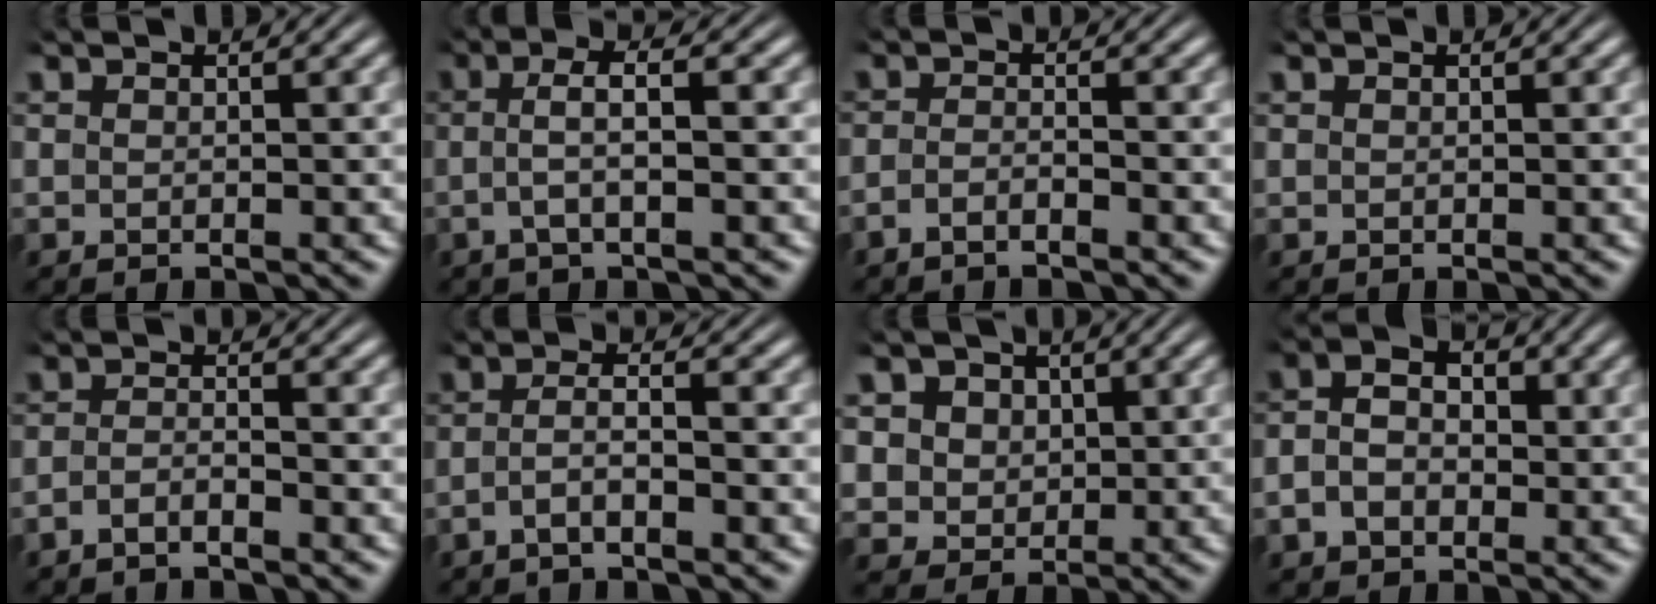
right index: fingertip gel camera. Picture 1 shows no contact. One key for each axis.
{"total": 3.3, "fx": -0.5, "fy": 0.8, "fz": 3.1, "tx": -0.058, "ty": 0.003, "tz": -0.014}
{"total": 2.0, "fx": -1.9, "fy": 0.3, "fz": 0.7, "tx": -0.018, "ty": -0.007, "tz": -0.035}
{"total": 0.0}
{"total": 2.3, "fx": -2.1, "fy": 0.4, "fz": 0.8, "tx": -0.020, "ty": -0.009, "tz": -0.038}
{"total": 2.7, "fx": -1.9, "fy": 0.5, "fz": 1.9, "tx": -0.038, "ty": -0.006, "tz": -0.034}
{"total": 8.2, "fx": 1.2, "fy": 7.4, "fz": 3.1, "tx": -0.089, "ty": -0.027, "tz": 0.023}
{"total": 5.5, "fx": -0.1, "fy": 4.1, "fz": 3.6, "tx": -0.066, "ty": 0.001, "tz": -0.008}